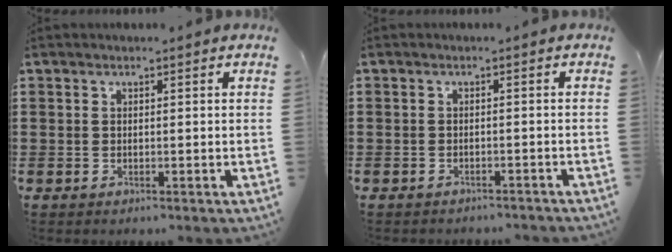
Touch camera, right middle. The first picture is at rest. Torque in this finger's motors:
{"motor_torque": [0.27, -0.27, -0.10, -0.21]}